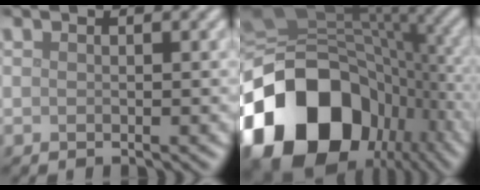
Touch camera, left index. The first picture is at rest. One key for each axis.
{"total": 20.5, "fx": -7.4, "fy": 14.9, "fz": 11.9, "tx": -0.283, "ty": -0.037, "tz": -0.116}